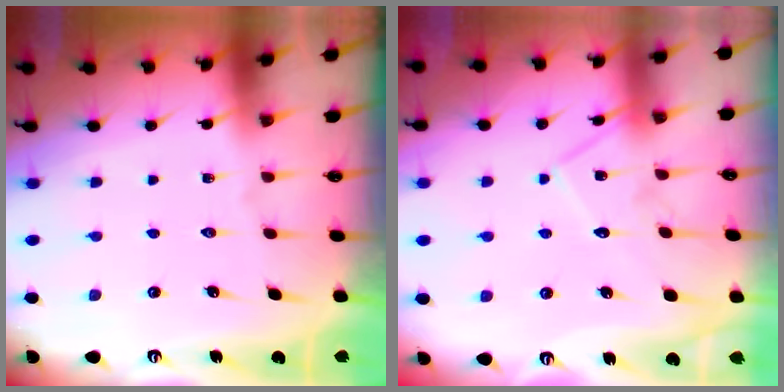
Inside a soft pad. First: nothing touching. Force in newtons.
{"total": 9.1, "press": 9.1, "slide": 0.1}